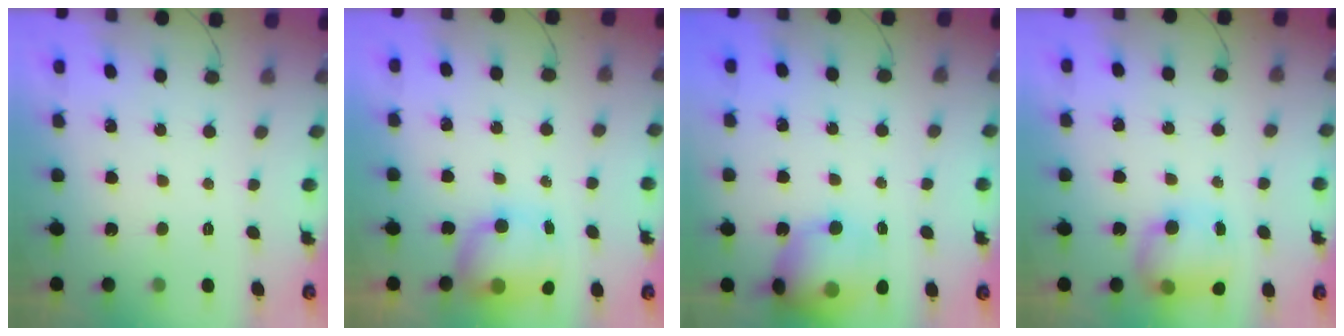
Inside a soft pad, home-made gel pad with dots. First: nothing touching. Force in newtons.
{"total": 7.0, "press": 7.0, "slide": 1.1}
{"total": 14.4, "press": 14.1, "slide": 2.6}
{"total": 11.9, "press": 9.5, "slide": 7.1}